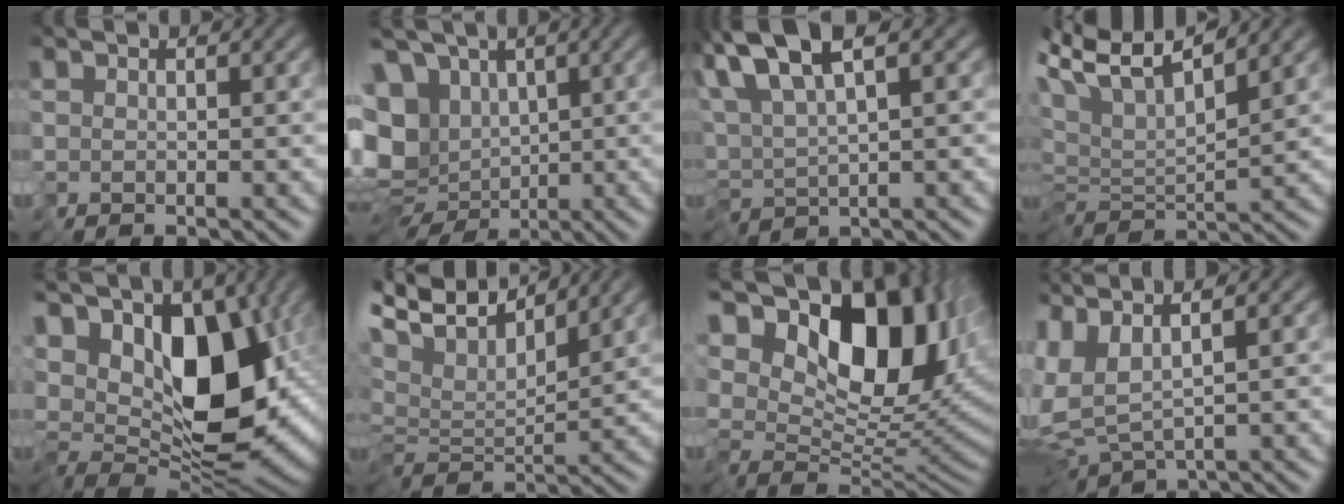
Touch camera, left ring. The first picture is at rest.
{"total": 13.9, "force": [-1.2, 11.5, 7.6], "torque": [-0.165, -0.012, -0.027]}
{"total": 7.8, "force": [4.5, 2.3, 5.9], "torque": [-0.140, 0.020, 0.086]}
{"total": 6.1, "force": [3.5, 1.0, 4.8], "torque": [-0.102, 0.014, 0.056]}
{"total": 11.9, "force": [2.2, 6.4, 9.8], "torque": [-0.148, -0.001, 0.037]}
{"total": 5.5, "force": [4.1, 0.5, 3.6], "torque": [-0.087, 0.014, 0.070]}
{"total": 14.8, "force": [6.1, 8.1, 10.7], "torque": [-0.177, 0.019, 0.109]}
{"total": 5.1, "force": [2.1, 1.4, 4.4], "torque": [-0.112, -0.001, 0.051]}